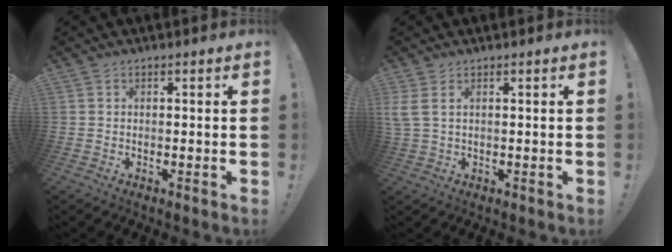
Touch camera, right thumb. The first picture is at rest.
{"total": 3.4, "force": [1.3, 1.0, 3.0], "torque": [-0.056, -0.004, 0.028]}